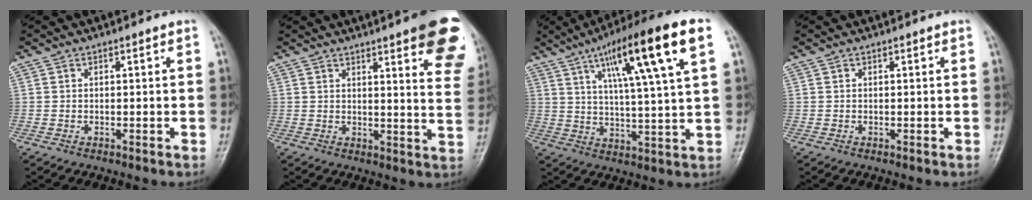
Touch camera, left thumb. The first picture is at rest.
{"total": 17.3, "force": [9.8, 3.6, 13.8], "torque": [-0.148, -0.040, 0.103]}
{"total": 18.7, "force": [8.2, 2.6, 16.6], "torque": [-0.257, -0.005, 0.126]}
{"total": 0.0}